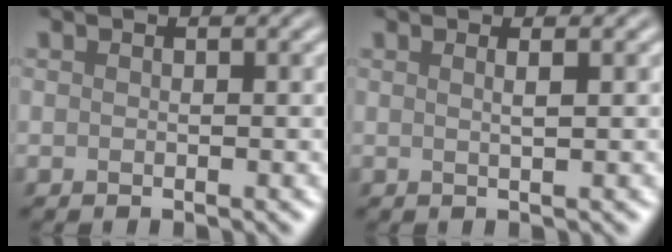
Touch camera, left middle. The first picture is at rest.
{"total": 2.1, "force": [0.9, 0.9, 1.7], "torque": [-0.009, 0.003, -0.010]}